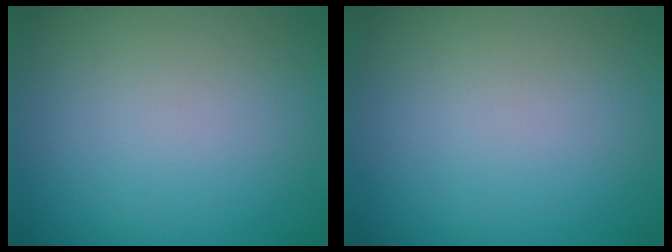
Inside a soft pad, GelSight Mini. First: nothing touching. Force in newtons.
{"total": 0.0}